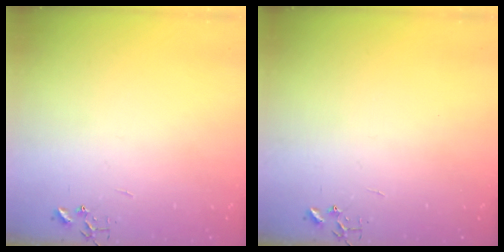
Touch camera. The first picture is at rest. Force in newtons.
{"total": 0.0}